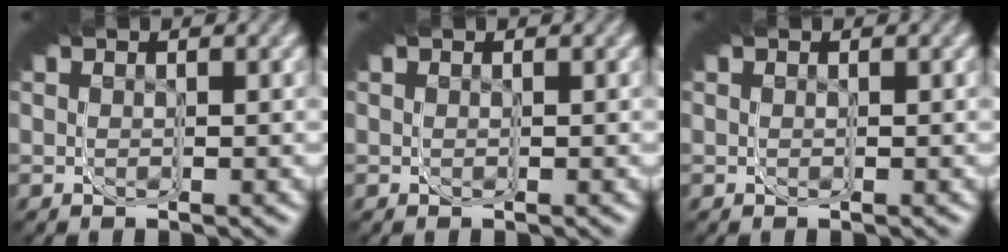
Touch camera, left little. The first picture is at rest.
{"total": 0.0}
{"total": 0.0}